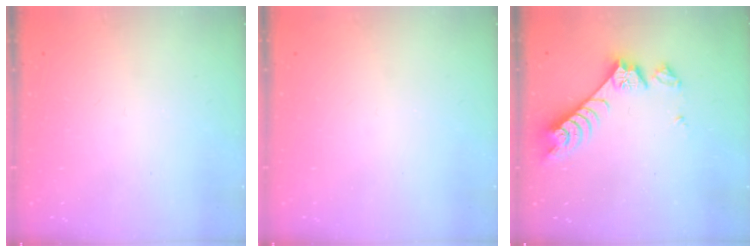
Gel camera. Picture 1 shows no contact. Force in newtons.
{"total": 0.0}
{"total": 8.0, "press": 7.9, "slide": 0.7}